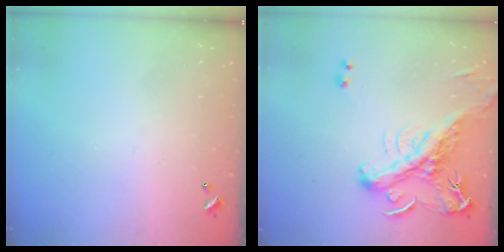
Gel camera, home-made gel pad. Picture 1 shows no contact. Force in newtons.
{"total": 3.5, "press": 3.4, "slide": 1.0}